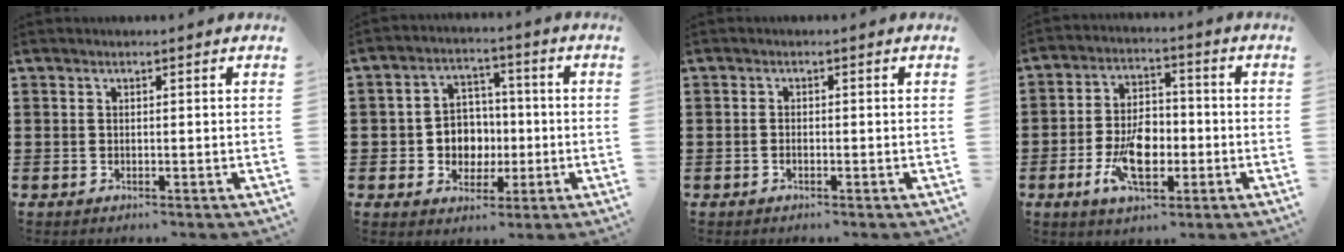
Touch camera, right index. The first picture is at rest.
{"total": 5.7, "force": [-0.8, 5.3, 1.9], "torque": [-0.046, 0.012, -0.016]}
{"total": 0.6, "force": [-0.4, 0.2, 0.5], "torque": [-0.010, -0.005, -0.006]}
{"total": 9.5, "force": [-2.6, 5.1, 7.6], "torque": [-0.151, -0.002, -0.046]}